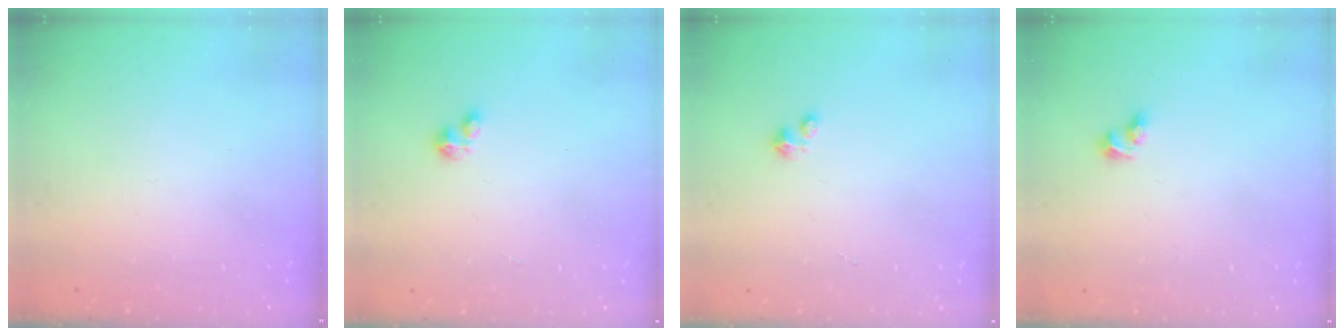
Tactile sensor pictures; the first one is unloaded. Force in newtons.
{"total": 2.0, "press": 2.0, "slide": 0.2}
{"total": 1.4, "press": 1.4, "slide": 0.2}
{"total": 3.7, "press": 3.3, "slide": 1.5}